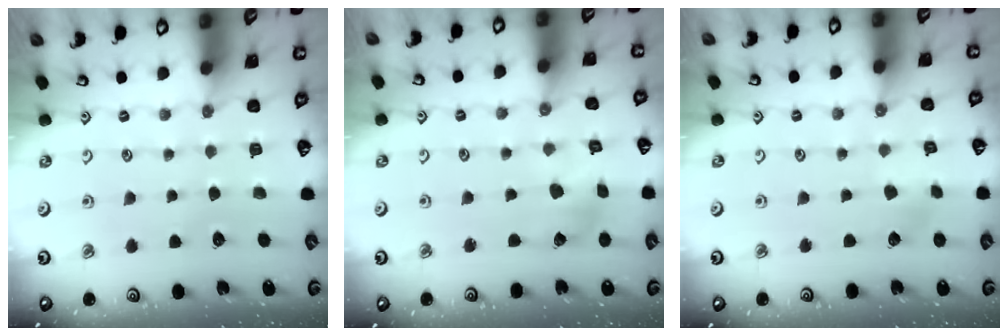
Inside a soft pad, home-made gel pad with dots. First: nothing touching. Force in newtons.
{"total": 4.1, "press": 4.1, "slide": 0.5}
{"total": 2.5, "press": 2.4, "slide": 0.6}